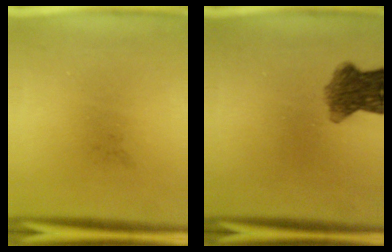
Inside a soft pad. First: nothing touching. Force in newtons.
{"total": 7.0}